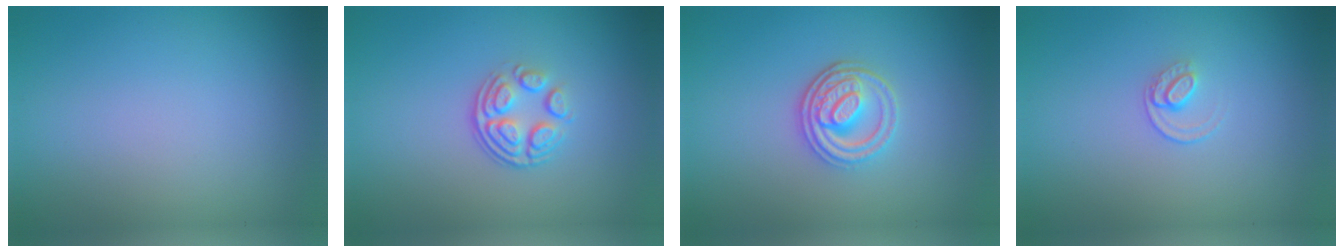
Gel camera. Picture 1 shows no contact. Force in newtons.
{"total": 3.7, "press": 2.6, "slide": 2.7}
{"total": 3.5, "press": 3.0, "slide": 1.8}
{"total": 1.2, "press": 0.8, "slide": 0.9}